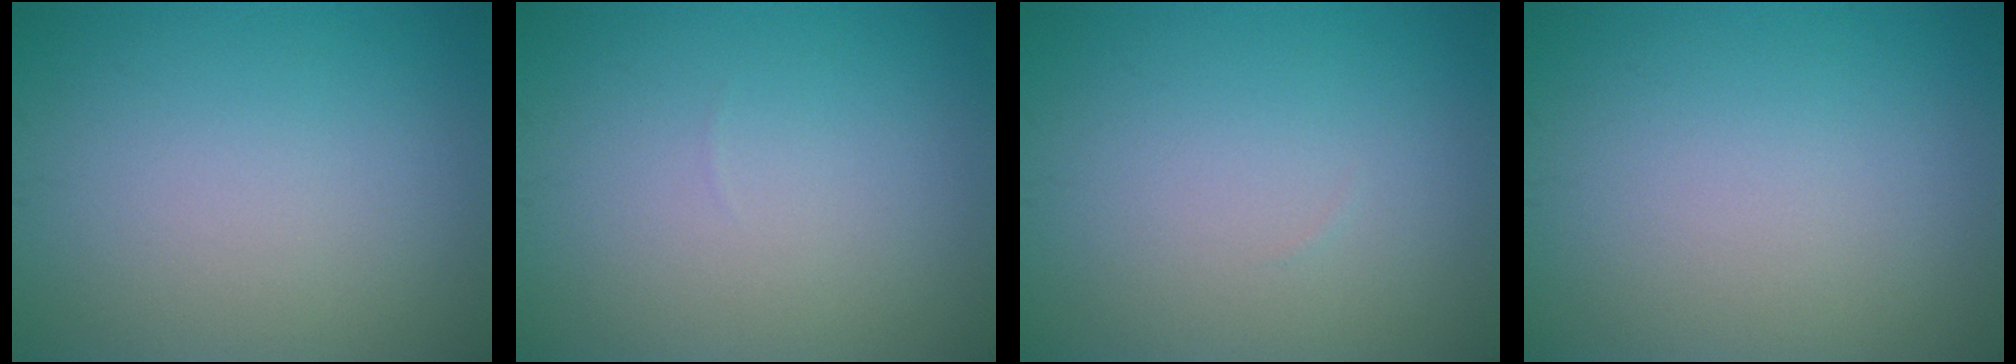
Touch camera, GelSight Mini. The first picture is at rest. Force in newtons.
{"total": 0.0}
{"total": 0.0}
{"total": 0.0}